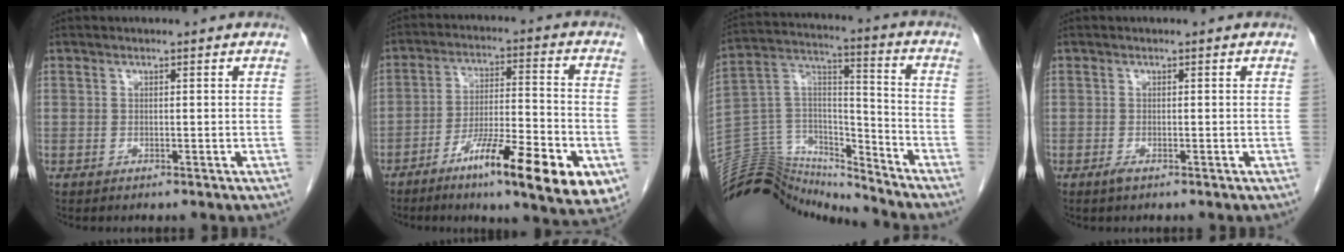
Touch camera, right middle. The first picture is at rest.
{"total": 16.9, "force": [-8.1, 2.3, 14.7], "torque": [-0.202, -0.012, -0.120]}
{"total": 15.1, "force": [-14.8, 3.1, 0.3], "torque": [-0.004, 0.078, -0.263]}
{"total": 0.9, "force": [-0.6, 0.2, 0.6], "torque": [-0.014, -0.001, -0.009]}